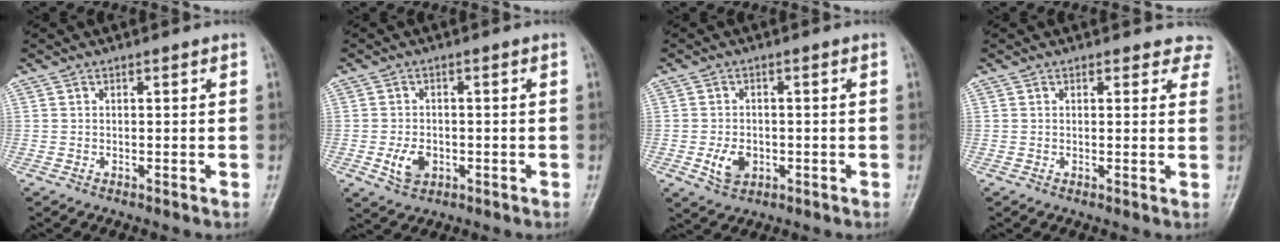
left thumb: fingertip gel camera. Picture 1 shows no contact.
{"total": 4.3, "force": [-1.0, 3.1, 2.8], "torque": [-0.048, 0.001, -0.014]}
{"total": 4.4, "force": [-1.0, 3.2, 2.9], "torque": [-0.047, 0.000, -0.012]}
{"total": 5.4, "force": [4.9, 2.3, 0.3], "torque": [0.047, -0.018, 0.027]}